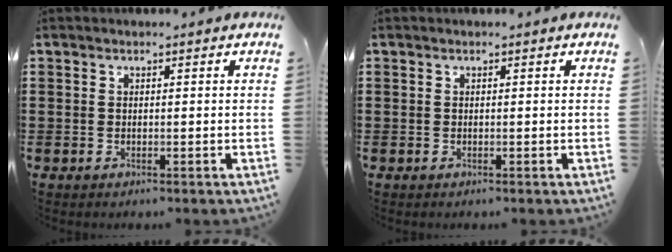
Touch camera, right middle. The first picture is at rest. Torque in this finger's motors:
{"motor_torque": [-0.07, -0.16, -0.01, 0.00]}